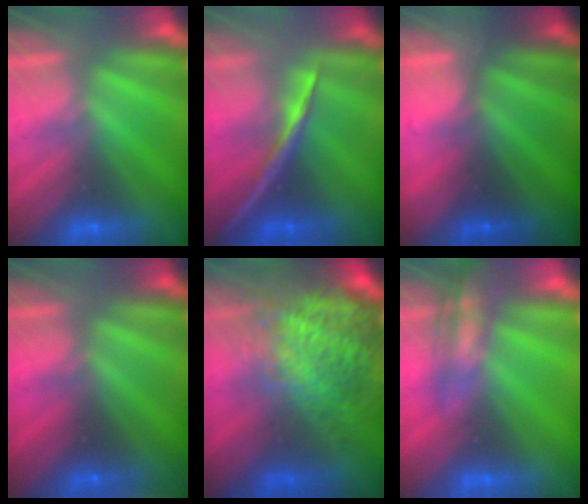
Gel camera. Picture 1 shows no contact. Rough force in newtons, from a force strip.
{"total": 1.8}
{"total": 1.8}
{"total": 2.3}
{"total": 9.9}
{"total": 2.6}